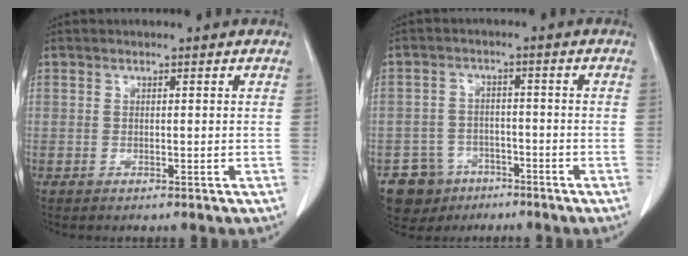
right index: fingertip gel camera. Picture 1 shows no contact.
{"total": 6.5, "force": [-4.0, 5.1, 0.5], "torque": [-0.007, 0.009, -0.061]}